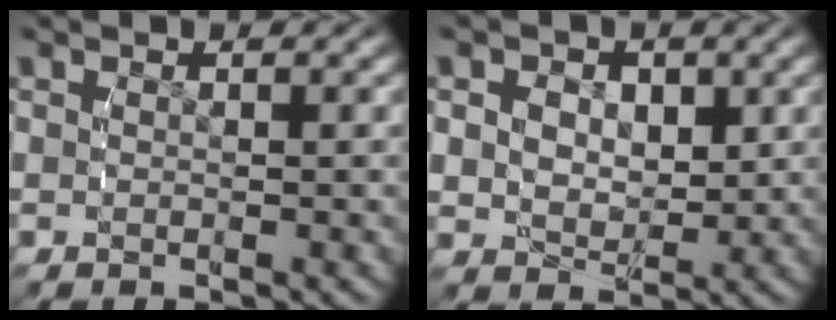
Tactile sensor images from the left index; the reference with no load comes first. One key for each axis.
{"total": 3.9, "fx": 0.7, "fy": 3.1, "fz": 2.3, "tx": -0.054, "ty": -0.024, "tz": 0.023}